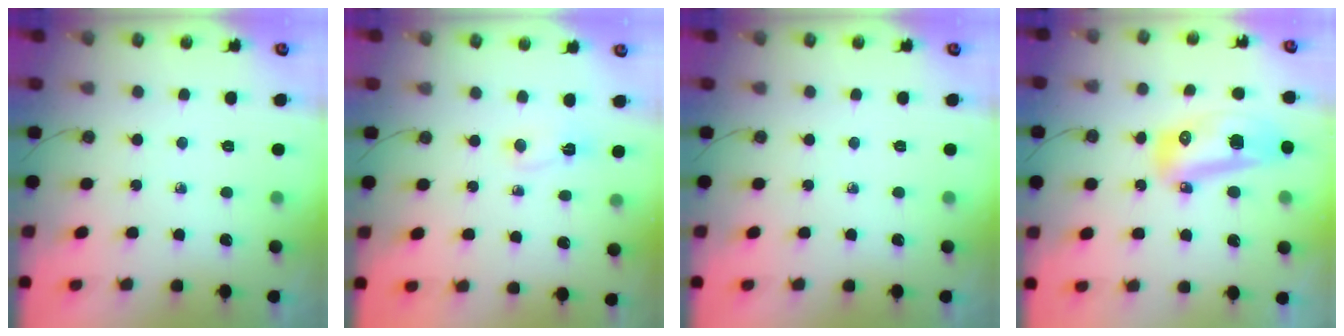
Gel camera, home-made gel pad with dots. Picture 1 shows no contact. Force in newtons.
{"total": 2.4, "press": 2.3, "slide": 0.7}
{"total": 0.0}
{"total": 13.1, "press": 13.0, "slide": 1.5}